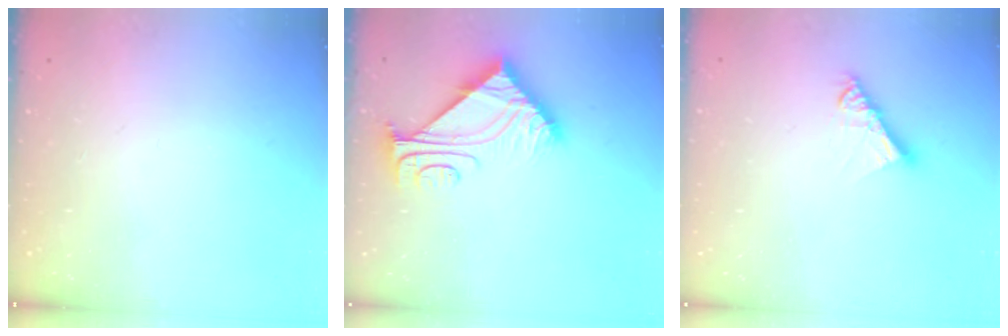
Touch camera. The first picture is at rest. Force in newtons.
{"total": 7.5, "press": 7.5, "slide": 0.5}
{"total": 5.7, "press": 5.7, "slide": 0.4}